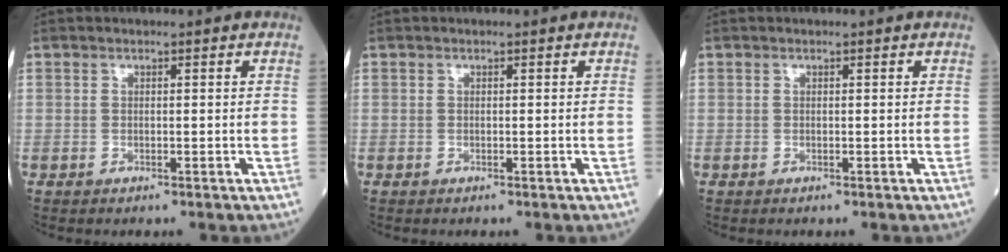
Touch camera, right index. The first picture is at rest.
{"total": 0.0}
{"total": 0.0}